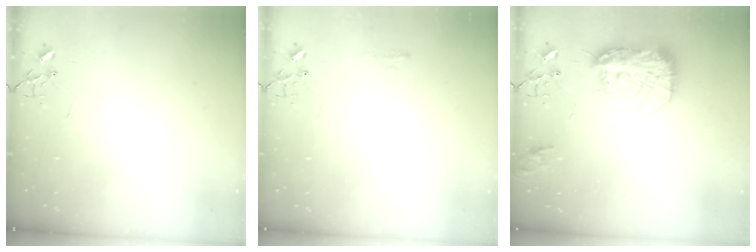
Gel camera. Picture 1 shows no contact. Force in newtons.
{"total": 6.9, "press": 6.8, "slide": 0.7}
{"total": 17.7, "press": 17.7, "slide": 1.2}